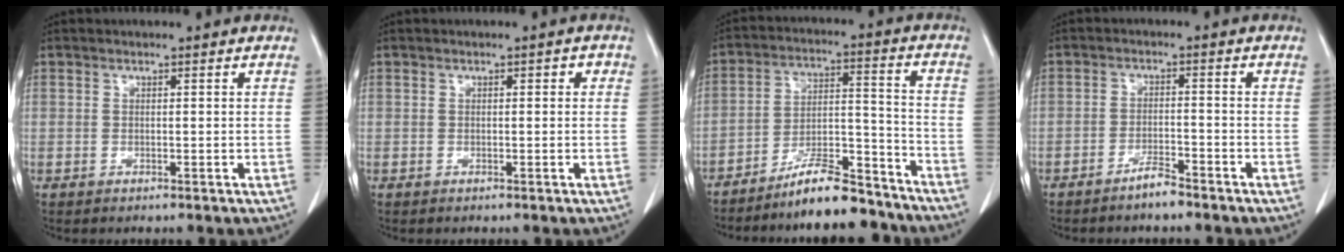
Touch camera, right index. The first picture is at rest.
{"total": 1.0, "force": [0.1, 0.6, 0.8], "torque": [-0.007, 0.009, -0.001]}
{"total": 12.6, "force": [-11.1, 2.1, 5.6], "torque": [-0.083, 0.022, -0.187]}
{"total": 3.2, "force": [-2.8, 0.3, 1.6], "torque": [-0.030, -0.001, -0.051]}